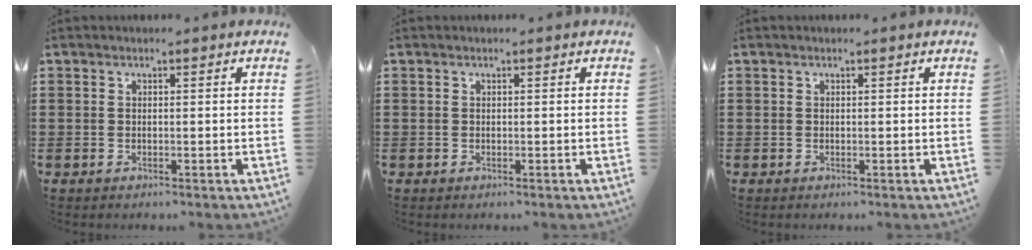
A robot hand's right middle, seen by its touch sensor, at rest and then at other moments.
{"total": 0.0}
{"total": 0.0}